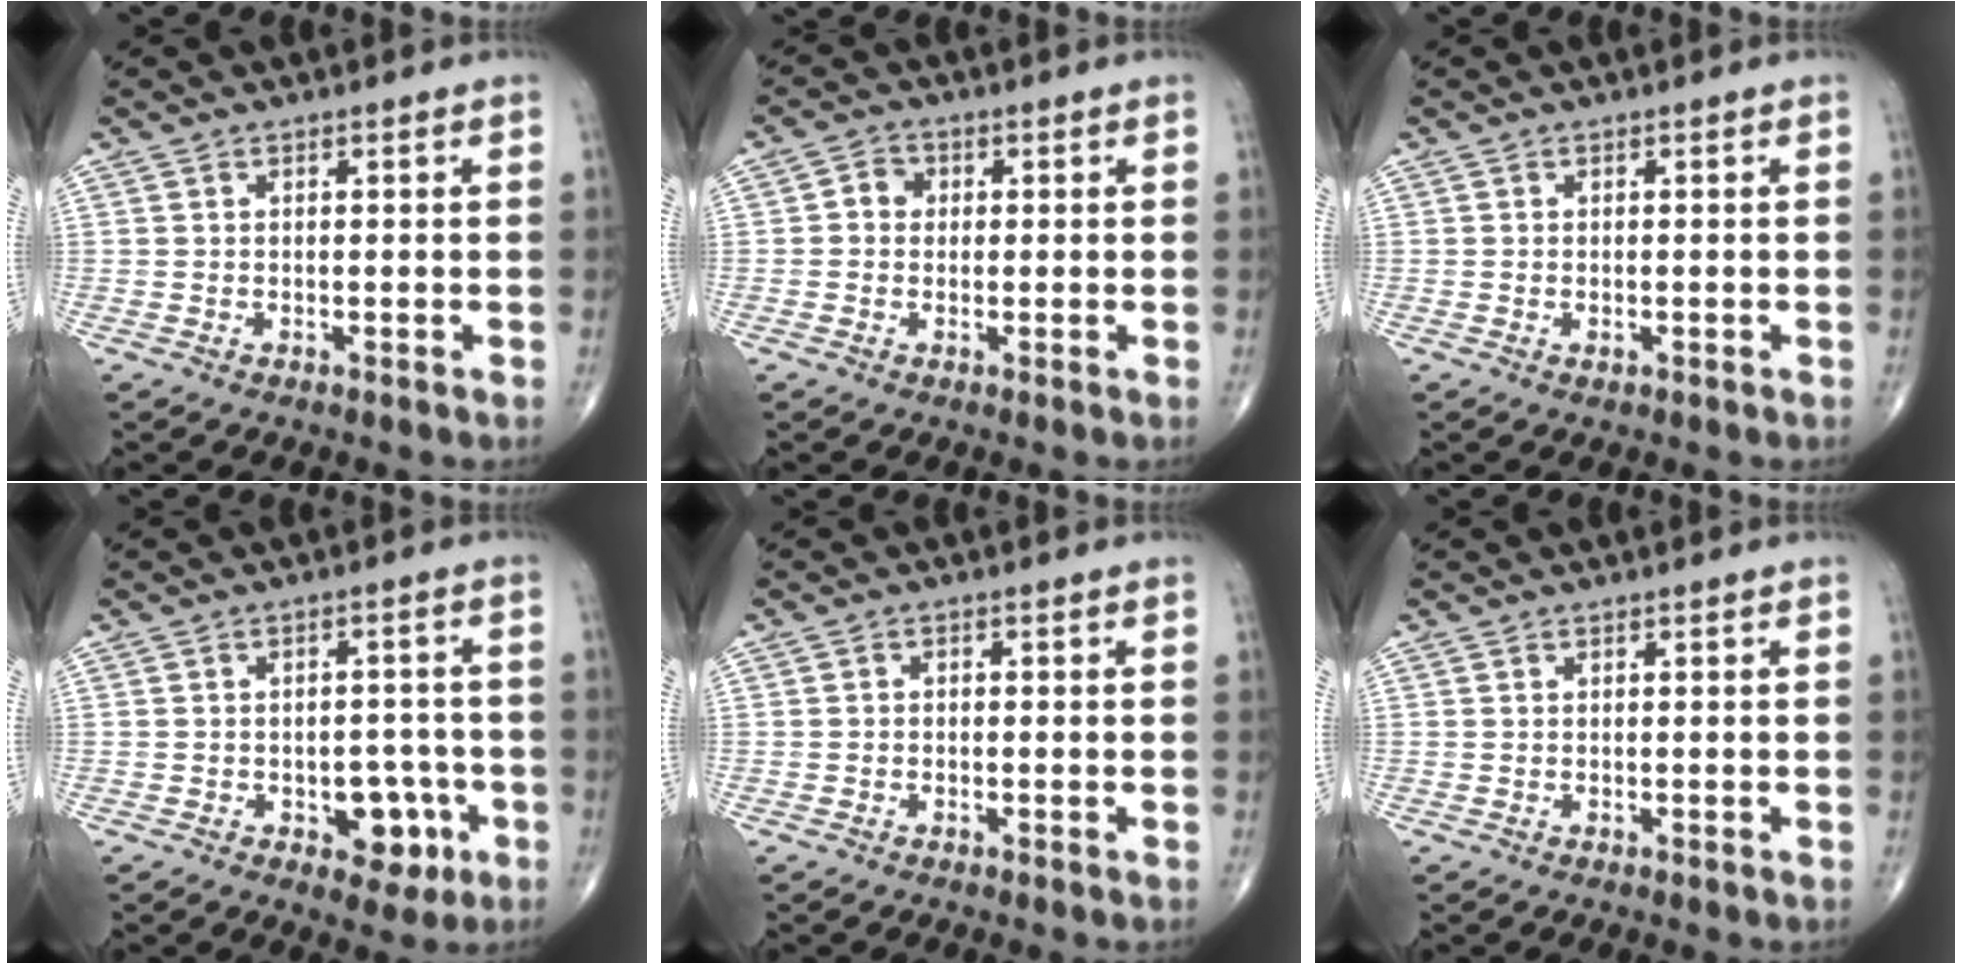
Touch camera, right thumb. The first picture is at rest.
{"total": 3.0, "force": [0.2, 2.7, 1.3], "torque": [-0.005, 0.009, -0.004]}
{"total": 0.8, "force": [-0.2, 0.5, 0.6], "torque": [-0.011, 0.001, -0.001]}
{"total": 7.5, "force": [-2.9, 4.7, 5.1], "torque": [-0.032, 0.021, -0.031]}
{"total": 0.7, "force": [-0.3, 0.5, 0.4], "torque": [-0.002, 0.002, -0.010]}
{"total": 0.0}